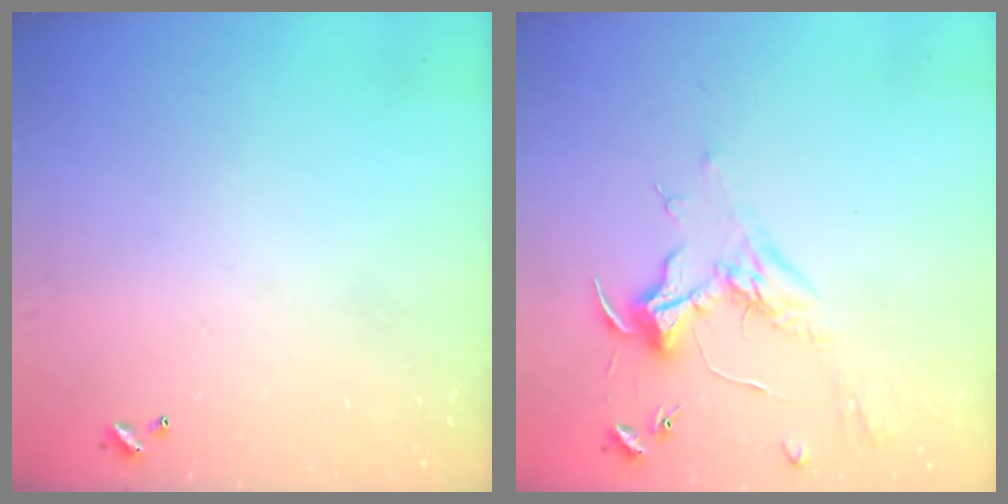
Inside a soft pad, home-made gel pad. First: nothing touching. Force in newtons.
{"total": 1.8, "press": 1.7, "slide": 0.7}